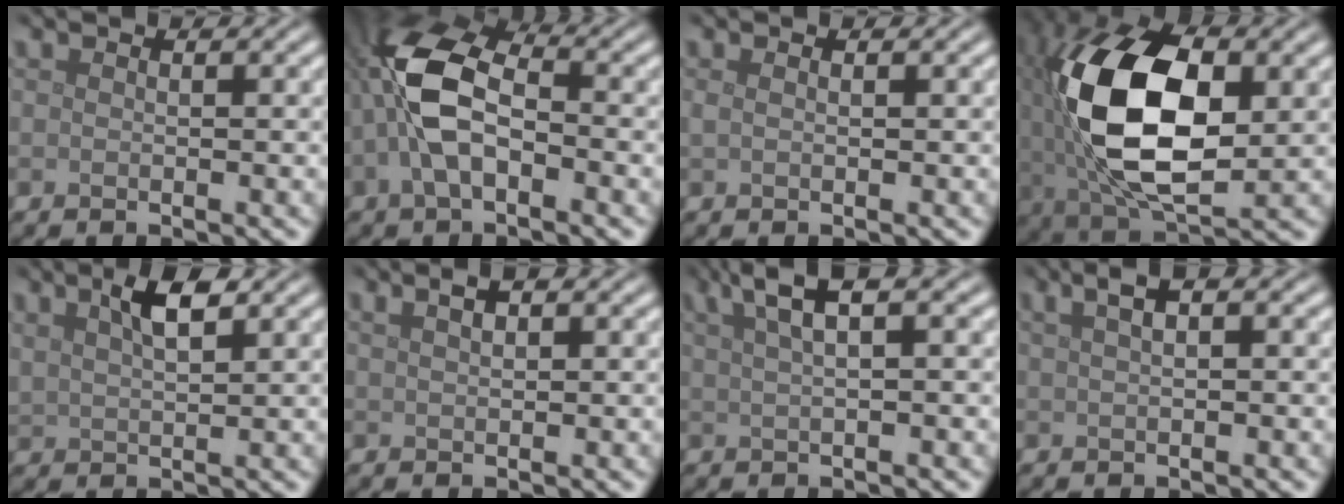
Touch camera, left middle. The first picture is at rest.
{"total": 8.0, "force": [-1.0, 4.3, 6.7], "torque": [-0.148, 0.017, -0.029]}
{"total": 0.6, "force": [0.2, 0.2, 0.5], "torque": [-0.013, 0.003, 0.005]}
{"total": 14.1, "force": [1.1, 7.5, 11.9], "torque": [-0.235, 0.000, 0.027]}
{"total": 3.5, "force": [2.0, 1.1, 2.6], "torque": [-0.053, 0.007, 0.037]}
{"total": 1.7, "force": [1.0, 0.5, 1.3], "torque": [-0.022, 0.005, 0.019]}
{"total": 4.5, "force": [2.5, 1.1, 3.5], "torque": [-0.055, 0.020, 0.043]}
{"total": 3.1, "force": [1.5, 1.1, 2.4], "torque": [-0.033, 0.011, 0.018]}